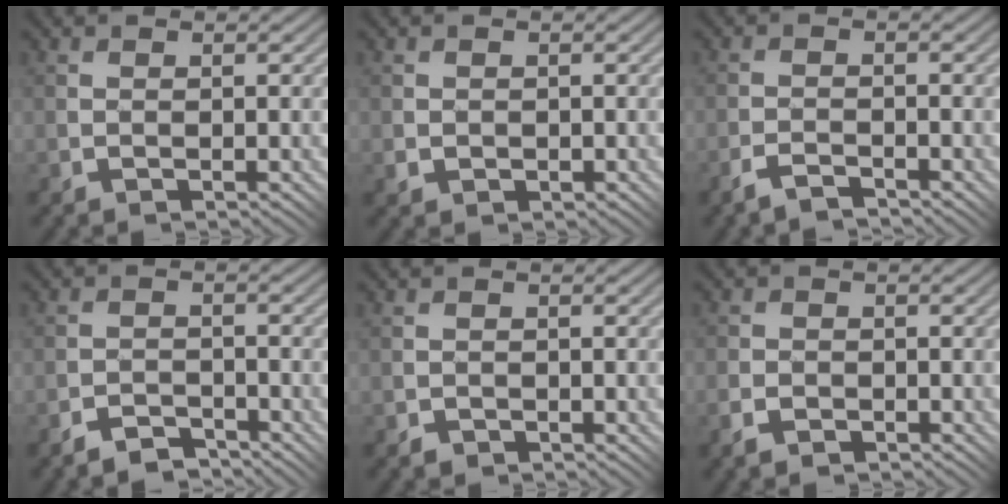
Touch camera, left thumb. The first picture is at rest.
{"total": 1.0, "force": [0.2, 1.0, 0.3], "torque": [0.000, -0.001, 0.005]}
{"total": 2.2, "force": [-1.9, 0.2, 1.1], "torque": [-0.019, 0.005, -0.041]}
{"total": 2.9, "force": [-2.7, 0.6, 0.8], "torque": [-0.008, 0.006, -0.052]}
{"total": 0.5, "force": [-0.4, 0.3, 0.0], "torque": [0.004, 0.002, -0.009]}
{"total": 2.4, "force": [-1.4, 1.5, 1.2], "torque": [-0.027, -0.002, -0.032]}